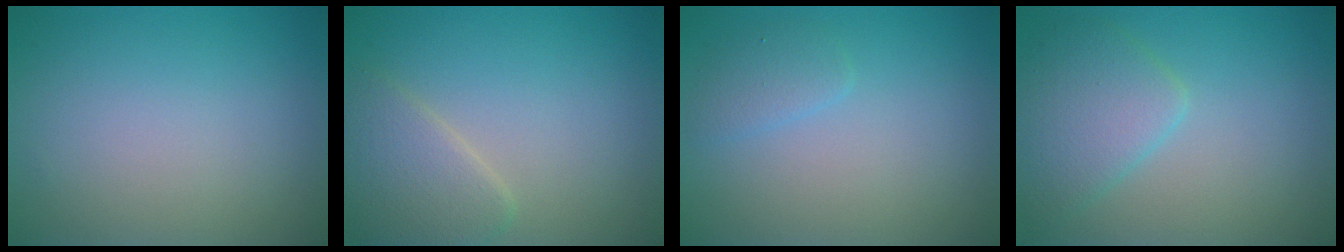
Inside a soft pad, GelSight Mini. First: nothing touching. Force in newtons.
{"total": 3.3, "press": 3.3, "slide": 0.2}
{"total": 1.4, "press": 1.4, "slide": 0.1}
{"total": 3.9, "press": 3.9, "slide": 0.1}